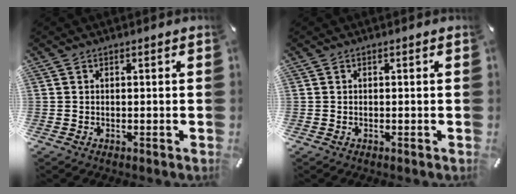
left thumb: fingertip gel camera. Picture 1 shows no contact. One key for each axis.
{"total": 0.0}